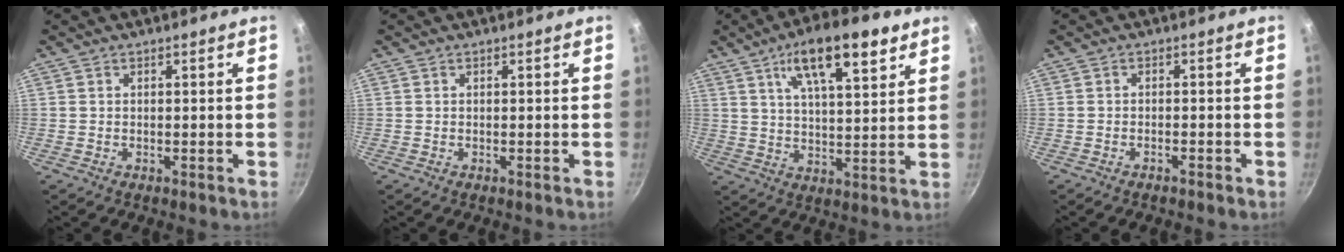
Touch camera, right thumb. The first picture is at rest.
{"total": 0.0}
{"total": 14.8, "force": [7.9, 5.0, 11.5], "torque": [-0.161, -0.021, 0.126]}
{"total": 1.0, "force": [-0.9, 0.0, 0.4], "torque": [-0.014, 0.011, -0.013]}